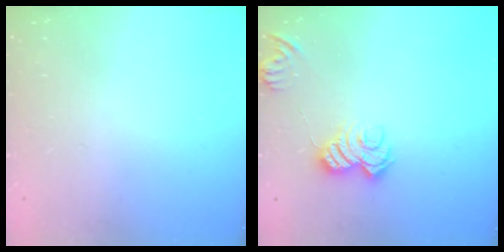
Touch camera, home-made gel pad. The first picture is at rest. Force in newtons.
{"total": 10.4, "press": 10.4, "slide": 0.3}